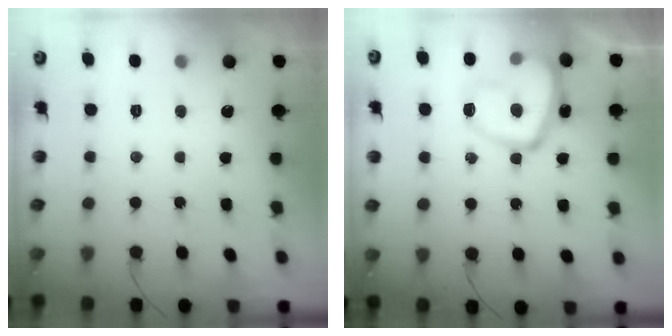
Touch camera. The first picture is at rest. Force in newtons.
{"total": 15.0, "press": 14.9, "slide": 1.3}